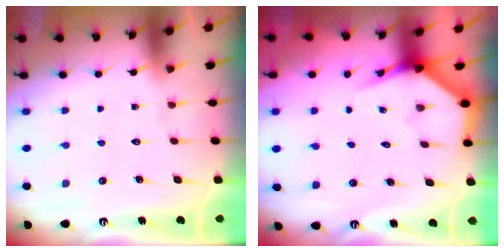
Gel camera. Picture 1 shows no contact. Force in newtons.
{"total": 4.0, "press": 4.0, "slide": 0.2}